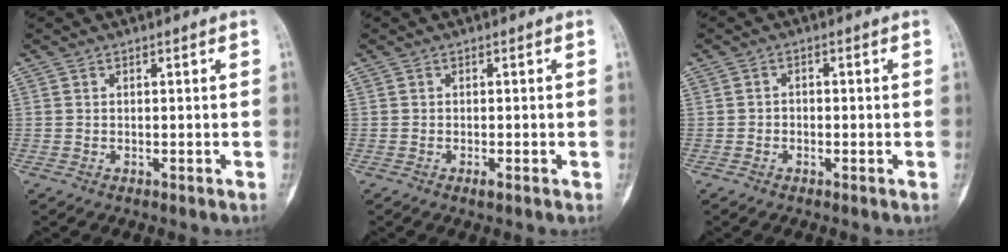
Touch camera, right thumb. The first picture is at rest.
{"total": 1.2, "force": [-0.5, 0.4, 1.0], "torque": [-0.019, -0.002, -0.010]}
{"total": 1.2, "force": [-0.5, 1.0, 0.5], "torque": [0.001, 0.005, -0.012]}